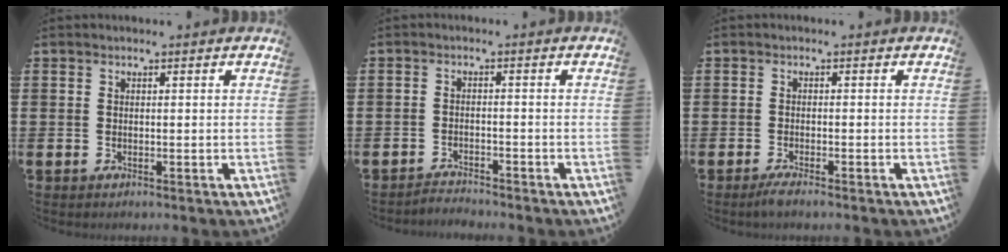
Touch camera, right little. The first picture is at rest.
{"total": 1.9, "force": [-1.9, -0.1, -0.2], "torque": [-0.001, 0.005, -0.041]}
{"total": 1.4, "force": [-0.9, 0.1, 1.0], "torque": [-0.017, -0.002, -0.017]}